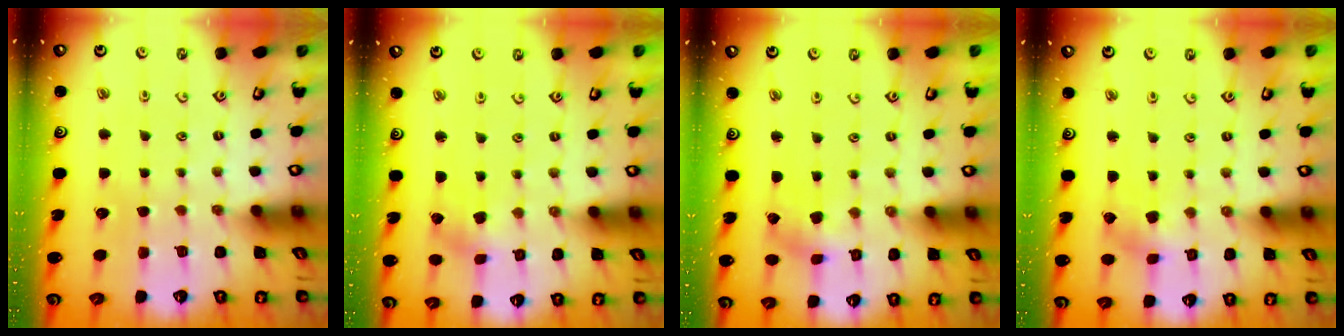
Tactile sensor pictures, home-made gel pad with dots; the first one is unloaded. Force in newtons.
{"total": 1.8, "press": 1.7, "slide": 0.3}
{"total": 1.3, "press": 1.2, "slide": 0.3}
{"total": 3.8, "press": 3.7, "slide": 0.4}